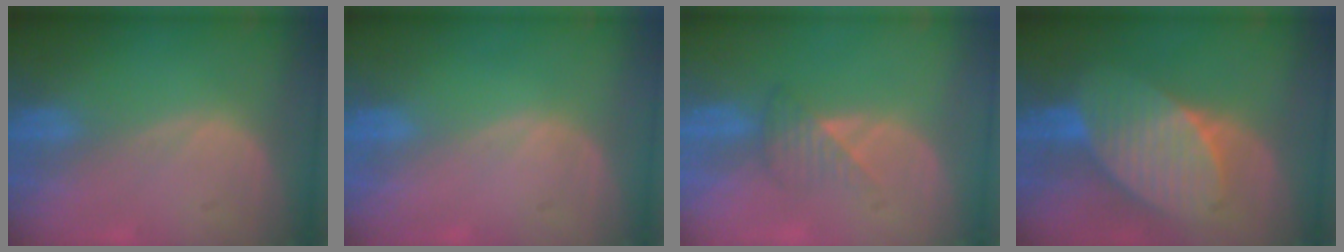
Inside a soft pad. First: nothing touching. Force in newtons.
{"total": 0.0}
{"total": 3.3, "press": 3.1, "slide": 1.2}
{"total": 8.3, "press": 8.3, "slide": 0.3}